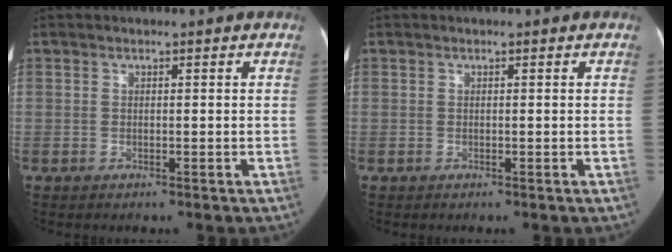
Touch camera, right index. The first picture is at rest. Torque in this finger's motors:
{"motor_torque": [0.00, 0.00, 0.00, 0.00]}